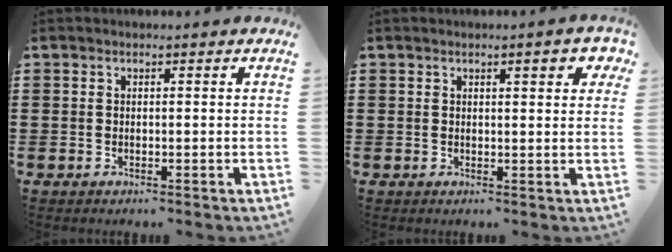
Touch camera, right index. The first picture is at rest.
{"total": 2.9, "force": [1.4, 0.6, 2.4], "torque": [-0.034, -0.002, 0.019]}